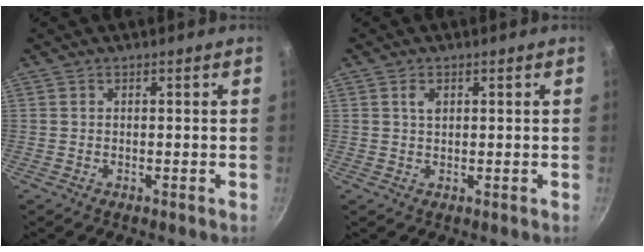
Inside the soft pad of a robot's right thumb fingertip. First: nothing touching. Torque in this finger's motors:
{"motor_torque": [0.83, 0.49, 0.41, 0.33, 0.02]}